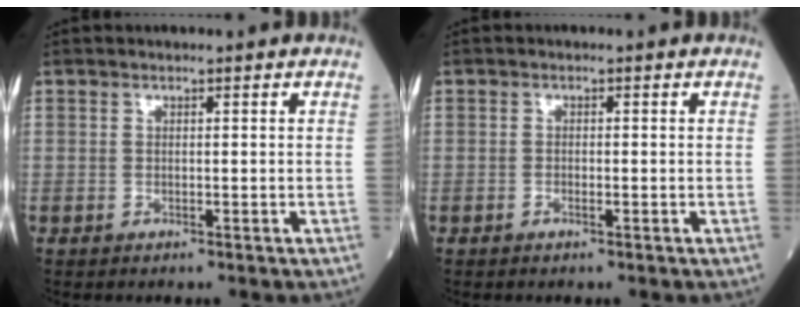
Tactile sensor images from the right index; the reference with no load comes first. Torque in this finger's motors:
{"motor_torque": [-0.02, -0.02, -0.04, -0.01]}